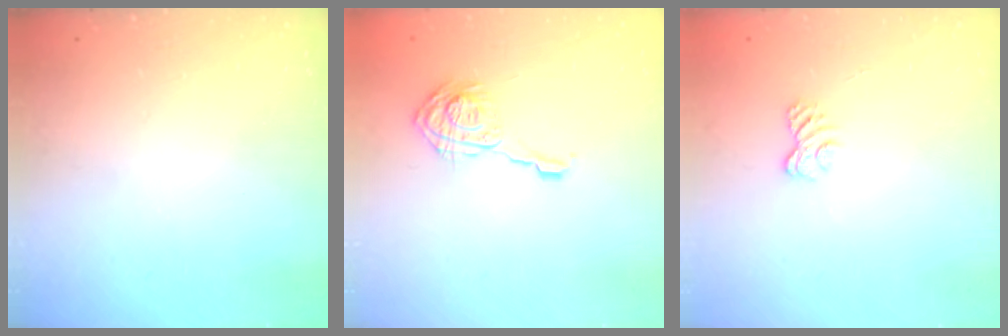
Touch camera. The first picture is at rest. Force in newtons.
{"total": 11.0, "press": 11.0, "slide": 0.4}
{"total": 2.5, "press": 2.2, "slide": 1.2}